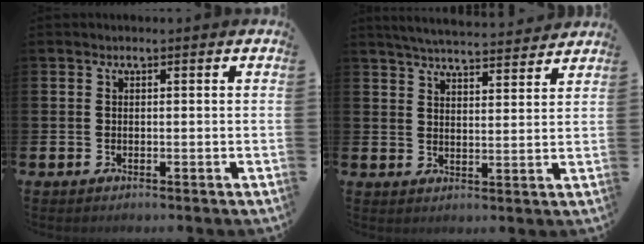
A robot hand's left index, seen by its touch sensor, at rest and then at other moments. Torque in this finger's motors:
{"motor_torque": [1.04, -1.10, 0.23, 0.10]}